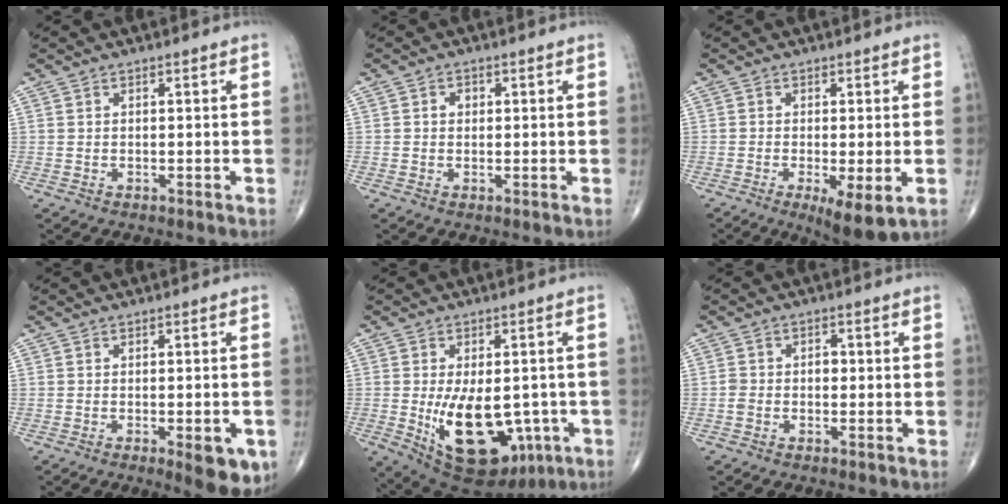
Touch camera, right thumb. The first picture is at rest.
{"total": 1.5, "force": [0.2, 1.3, 0.7], "torque": [-0.005, 0.002, 0.001]}
{"total": 7.5, "force": [-2.4, 2.1, 6.8], "torque": [-0.107, -0.020, -0.037]}
{"total": 7.4, "force": [-3.0, 2.4, 6.3], "torque": [-0.059, -0.001, -0.033]}
{"total": 18.2, "force": [-4.7, 10.4, 14.2], "torque": [-0.194, 0.000, -0.041]}
{"total": 2.7, "force": [-0.5, 2.0, 1.7], "torque": [-0.023, 0.017, -0.009]}